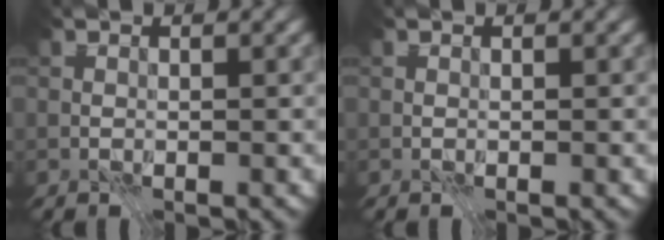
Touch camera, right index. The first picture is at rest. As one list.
[{"total": 0.0}]